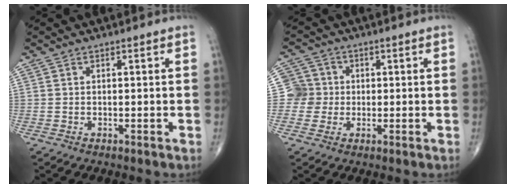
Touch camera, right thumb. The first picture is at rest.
{"total": 5.3, "force": [-0.1, 5.3, 0.1], "torque": [0.032, 0.012, -0.012]}